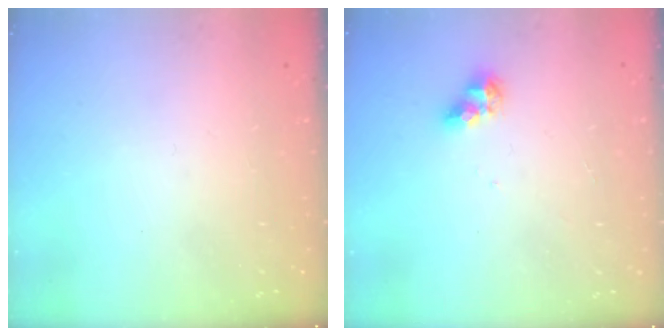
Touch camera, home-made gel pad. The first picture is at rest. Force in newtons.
{"total": 8.1, "press": 8.1, "slide": 1.0}